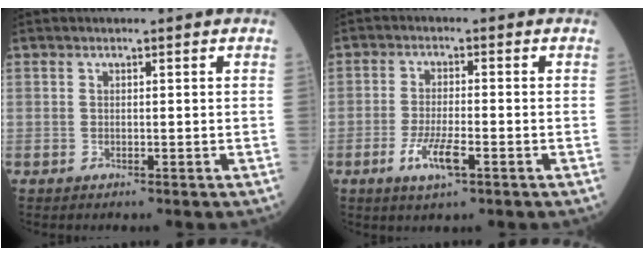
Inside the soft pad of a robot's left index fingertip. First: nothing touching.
{"total": 5.3, "force": [-2.4, 1.1, 4.5], "torque": [-0.098, -0.006, -0.044]}